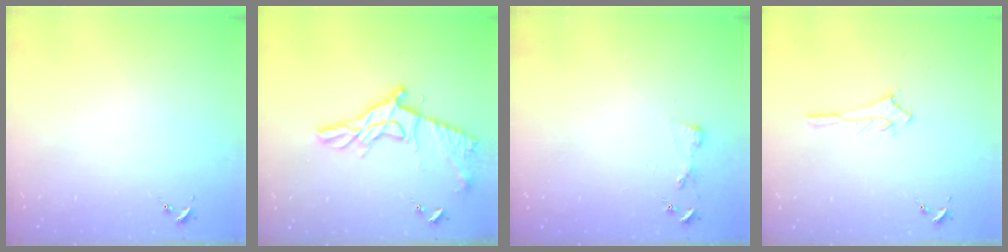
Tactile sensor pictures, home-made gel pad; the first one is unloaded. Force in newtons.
{"total": 16.7, "press": 16.7, "slide": 0.7}
{"total": 3.1, "press": 3.1, "slide": 0.4}
{"total": 2.9, "press": 2.9, "slide": 0.3}